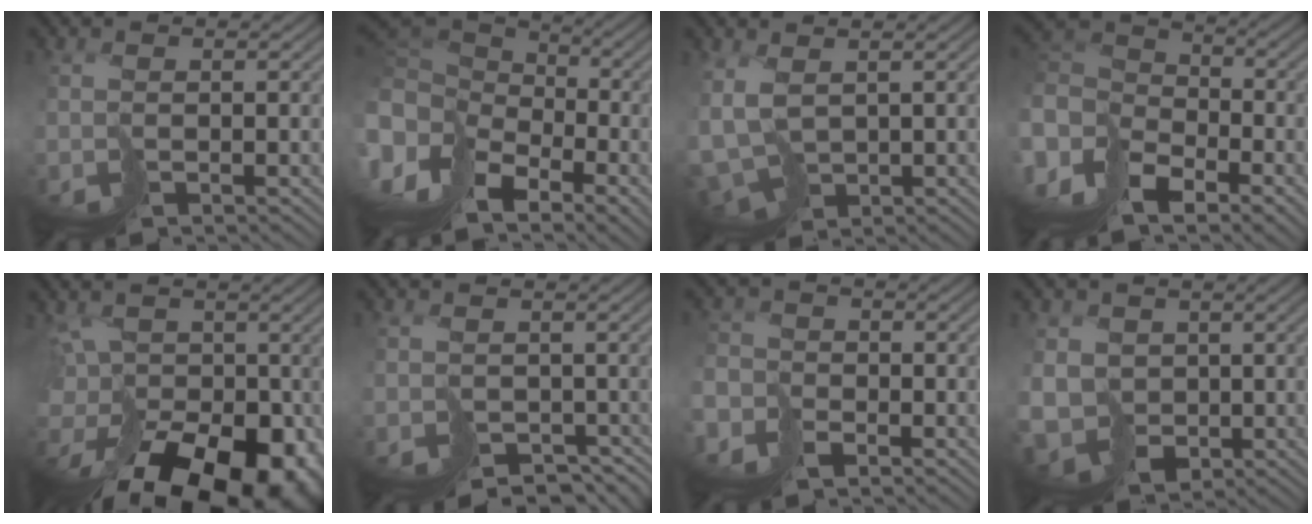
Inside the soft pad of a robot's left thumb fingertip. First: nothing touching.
{"total": 14.8, "force": [-4.1, 9.9, 10.2], "torque": [-0.267, -0.027, -0.029]}
{"total": 5.9, "force": [-0.6, 3.9, 4.4], "torque": [-0.119, -0.027, 0.000]}
{"total": 10.0, "force": [-4.0, 6.6, 6.3], "torque": [-0.182, -0.016, -0.073]}
{"total": 16.2, "force": [-7.2, 11.0, 9.5], "torque": [-0.161, -0.042, -0.079]}
{"total": 3.7, "force": [-2.2, 2.7, 1.1], "torque": [-0.004, -0.016, -0.017]}
{"total": 4.3, "force": [-3.0, 2.9, 1.1], "torque": [-0.021, -0.007, -0.069]}
{"total": 7.3, "force": [-0.1, 6.6, 3.2], "torque": [-0.097, -0.027, -0.007]}